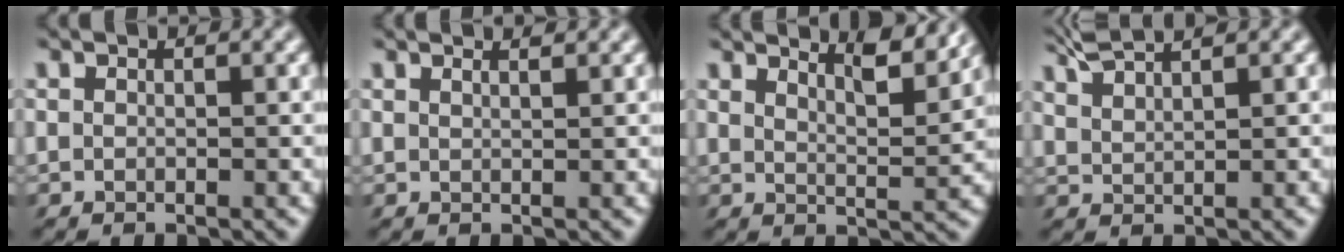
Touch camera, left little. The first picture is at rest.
{"total": 1.1, "force": [1.0, -0.5, 0.1], "torque": [-0.006, 0.003, 0.022]}
{"total": 4.7, "force": [4.0, 0.3, 2.3], "torque": [-0.041, 0.005, 0.048]}
{"total": 3.5, "force": [3.1, -0.4, 1.6], "torque": [-0.045, 0.015, 0.059]}